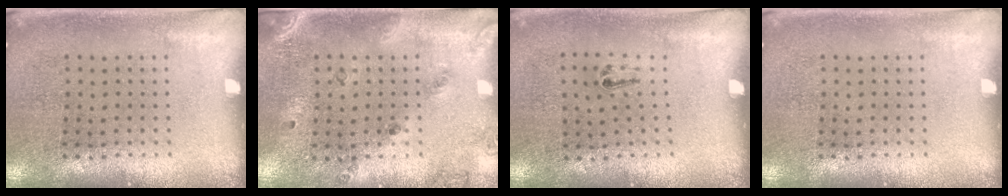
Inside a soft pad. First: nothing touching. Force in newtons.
{"total": 1.5, "press": 1.2, "slide": 0.9}
{"total": 0.5, "press": 0.3, "slide": 0.5}
{"total": 0.0}